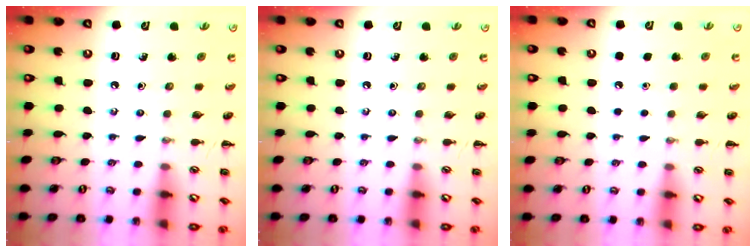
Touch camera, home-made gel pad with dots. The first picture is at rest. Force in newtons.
{"total": 0.0}
{"total": 1.7, "press": 1.7, "slide": 0.1}